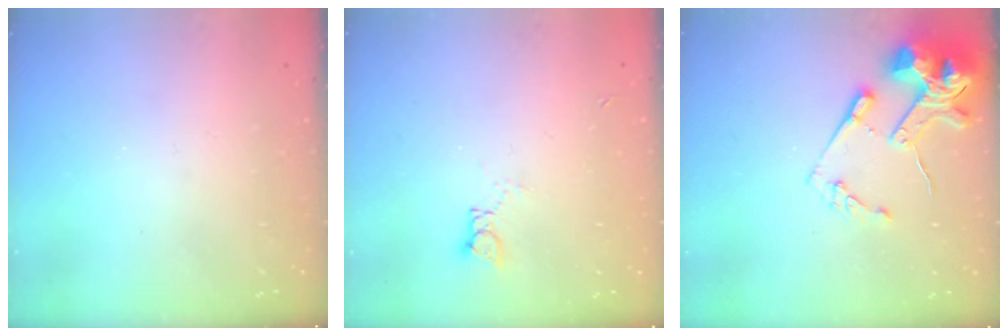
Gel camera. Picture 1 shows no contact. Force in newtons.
{"total": 3.6, "press": 3.6, "slide": 0.4}
{"total": 15.3, "press": 15.2, "slide": 2.0}